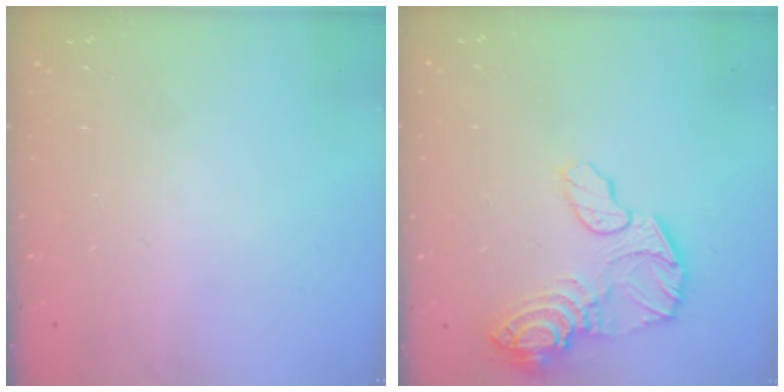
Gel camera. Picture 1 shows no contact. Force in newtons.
{"total": 14.9, "press": 14.8, "slide": 1.6}